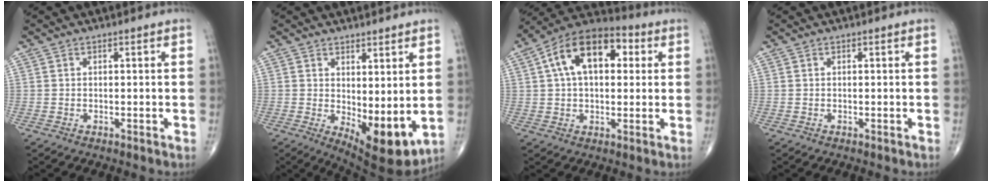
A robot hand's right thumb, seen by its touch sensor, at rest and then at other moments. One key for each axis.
{"total": 9.9, "fx": -0.3, "fy": 4.1, "fz": 9.0, "tx": -0.120, "ty": -0.026, "tz": 0.012}
{"total": 15.9, "fx": 4.0, "fy": 9.2, "fz": 12.3, "tx": -0.182, "ty": 0.028, "tz": 0.056}
{"total": 0.0}